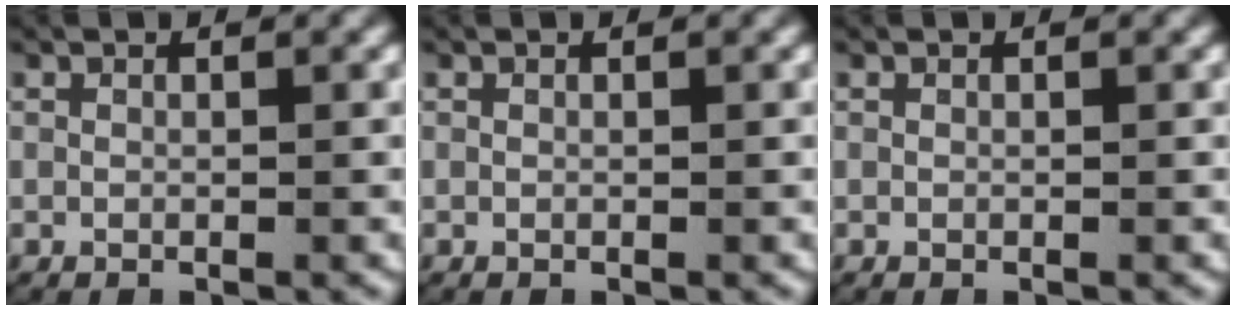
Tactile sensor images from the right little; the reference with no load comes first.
{"total": 0.0}
{"total": 0.0}